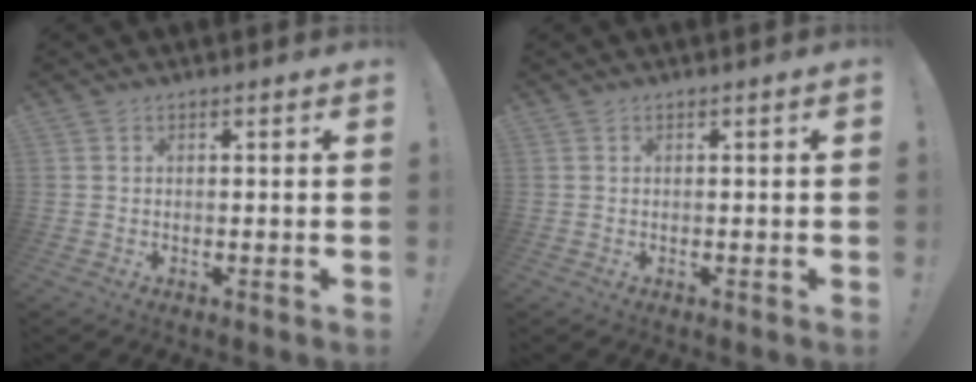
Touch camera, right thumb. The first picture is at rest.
{"total": 0.6, "force": [-0.1, -0.1, 0.6], "torque": [-0.014, 0.001, -0.001]}